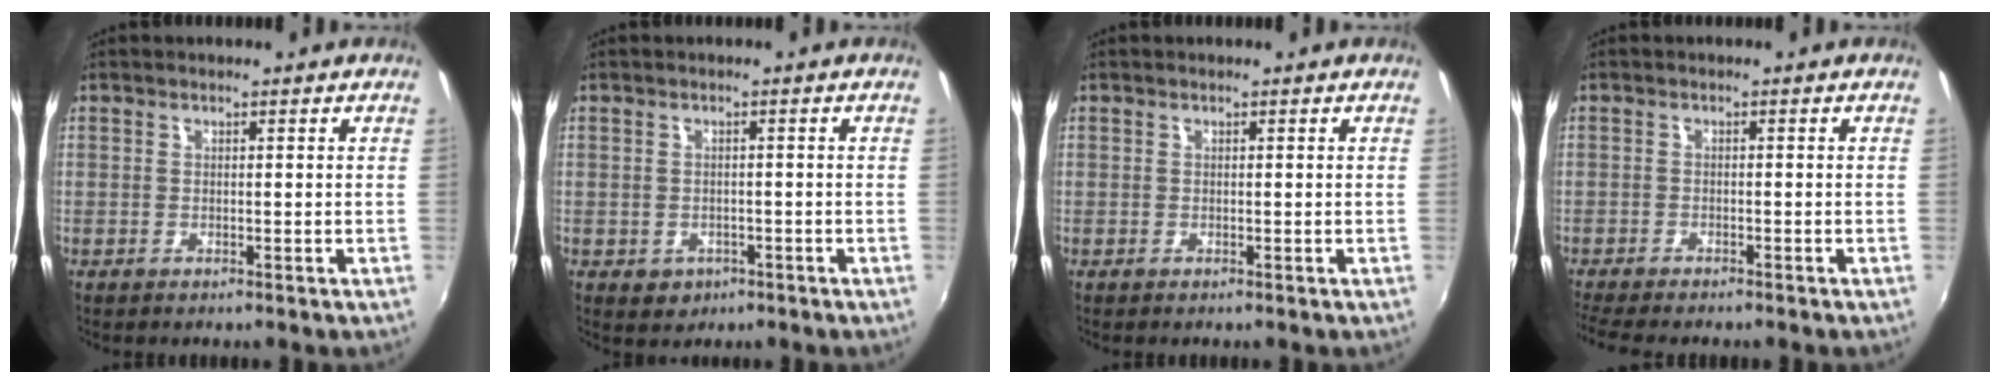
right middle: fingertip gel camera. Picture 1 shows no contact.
{"total": 3.3, "force": [-1.4, 2.8, 1.2], "torque": [-0.029, -0.004, -0.012]}
{"total": 0.0}
{"total": 6.5, "force": [-5.7, 0.9, 3.0], "torque": [-0.073, -0.026, -0.095]}